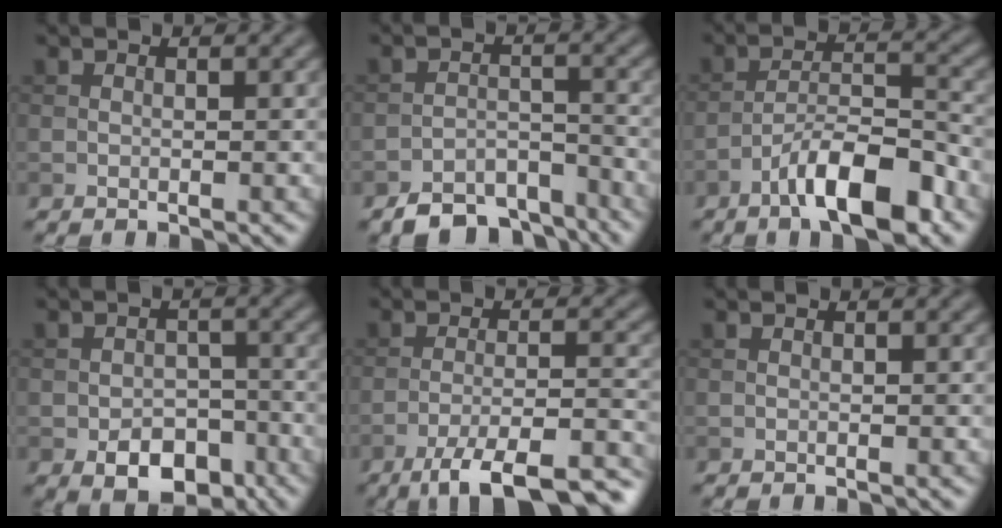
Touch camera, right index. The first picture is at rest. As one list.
[{"total": 5.8, "force": [-5.0, 2.4, 1.9], "torque": [-0.021, -0.007, -0.085]}, {"total": 7.8, "force": [-5.0, 2.1, 5.6], "torque": [-0.088, 0.012, -0.086]}, {"total": 5.4, "force": [-2.8, 3.4, 3.1], "torque": [-0.045, -0.010, -0.044]}, {"total": 9.5, "force": [-7.0, 2.2, 6.0], "torque": [-0.090, 0.000, -0.110]}, {"total": 0.0}]